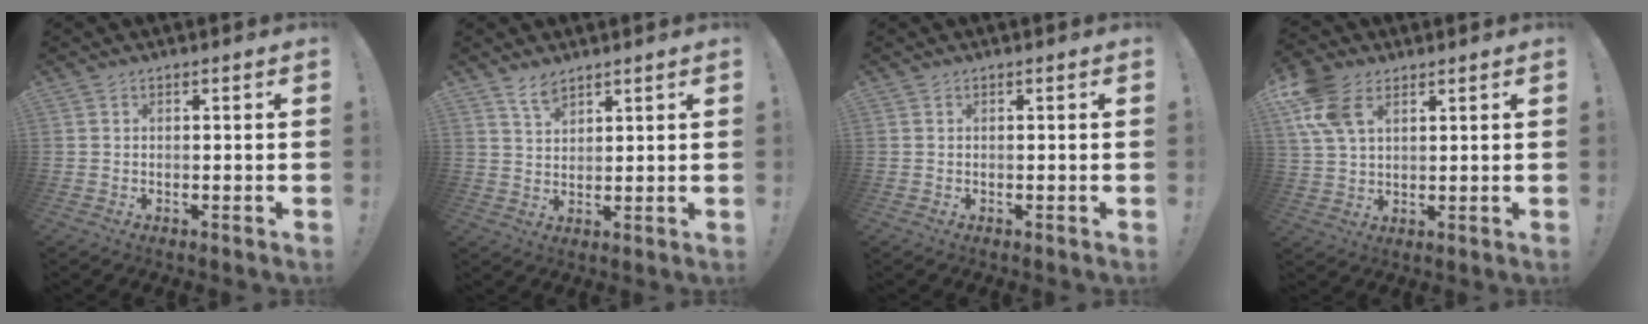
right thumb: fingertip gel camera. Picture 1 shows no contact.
{"total": 4.5, "force": [3.7, 1.7, 1.9], "torque": [-0.038, -0.019, 0.068]}
{"total": 0.0}
{"total": 11.7, "force": [5.7, 7.2, 7.4], "torque": [-0.153, -0.008, 0.112]}